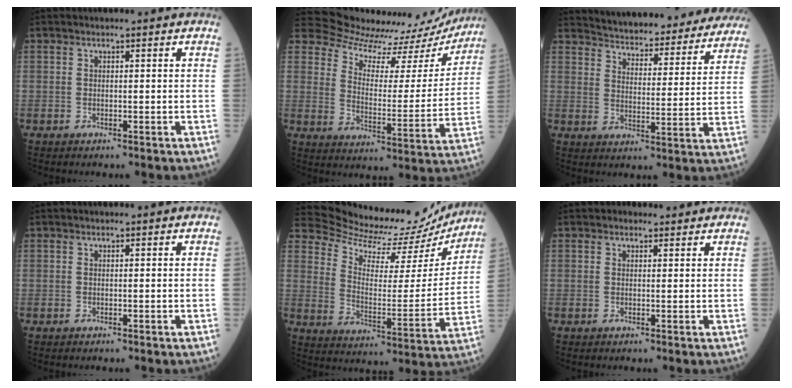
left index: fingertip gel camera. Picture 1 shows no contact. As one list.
[{"total": 20.6, "force": [20.0, 4.1, 2.8], "torque": [-0.036, -0.064, 0.248]}, {"total": 25.0, "force": [23.6, 5.1, 6.6], "torque": [-0.087, -0.045, 0.286]}, {"total": 0.0}, {"total": 19.2, "force": [18.7, 3.6, 2.7], "torque": [-0.050, -0.055, 0.248]}, {"total": 1.3, "force": [1.1, 0.7, -0.1], "torque": [0.000, 0.002, 0.011]}]